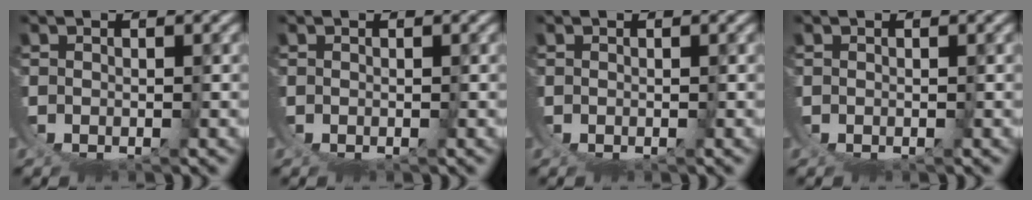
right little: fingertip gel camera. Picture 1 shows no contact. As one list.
[{"total": 0.0}, {"total": 0.0}, {"total": 0.0}]